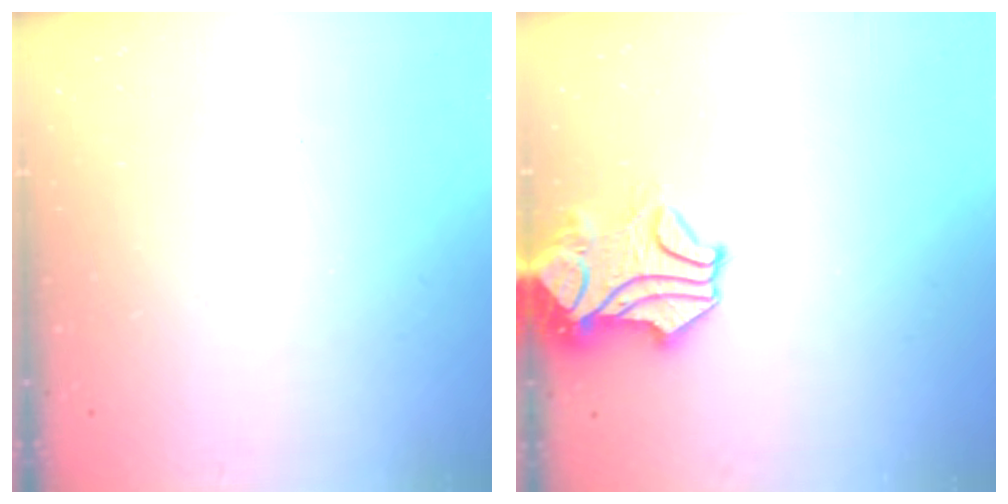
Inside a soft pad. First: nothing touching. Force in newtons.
{"total": 2.2, "press": 1.8, "slide": 1.3}